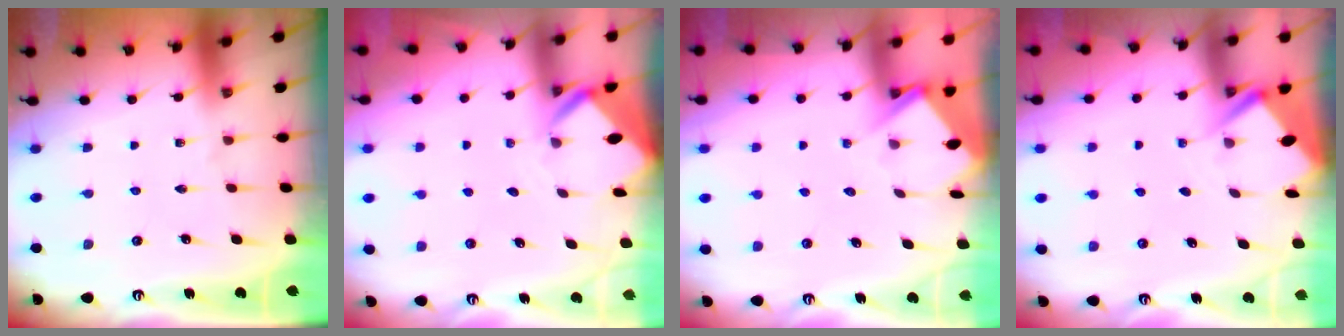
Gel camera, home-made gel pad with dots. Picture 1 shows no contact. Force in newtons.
{"total": 3.2, "press": 3.2, "slide": 0.1}
{"total": 3.9, "press": 3.9, "slide": 0.4}
{"total": 3.0, "press": 3.0, "slide": 0.4}